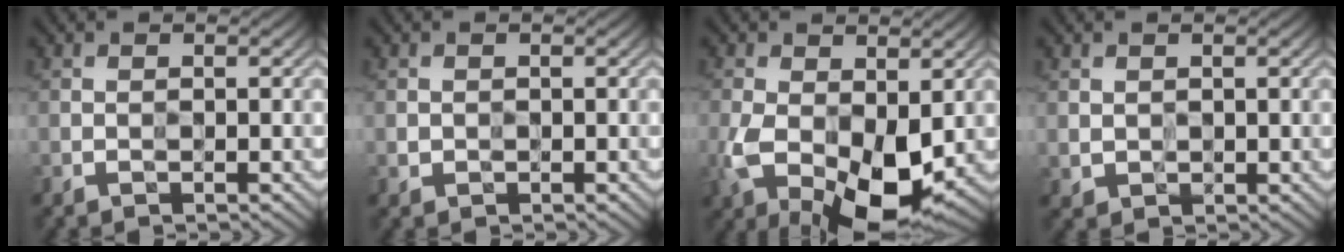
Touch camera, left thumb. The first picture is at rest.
{"total": 1.2, "force": [-0.2, 1.1, 0.4], "torque": [-0.007, -0.007, -0.003]}
{"total": 11.8, "force": [-3.0, 6.7, 9.3], "torque": [-0.194, -0.045, -0.033]}
{"total": 2.0, "force": [0.8, 1.6, 0.9], "torque": [-0.026, -0.005, 0.017]}